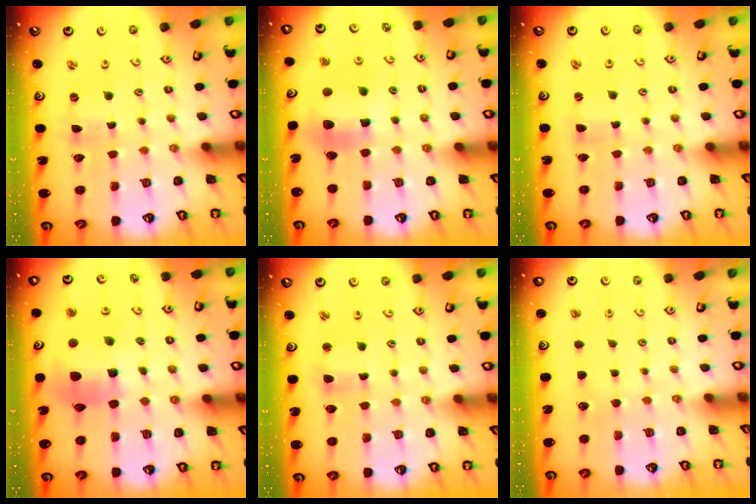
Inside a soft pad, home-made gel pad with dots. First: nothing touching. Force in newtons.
{"total": 9.1, "press": 9.0, "slide": 1.3}
{"total": 0.9, "press": 0.8, "slide": 0.1}
{"total": 11.3, "press": 11.1, "slide": 1.7}
{"total": 3.1, "press": 3.1, "slide": 0.3}
{"total": 0.0}